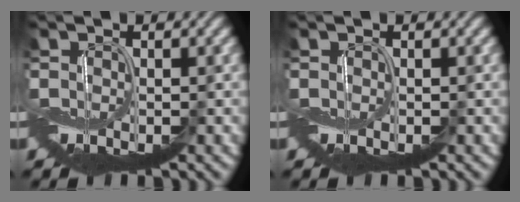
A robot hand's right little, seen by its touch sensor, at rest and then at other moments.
{"total": 0.0}